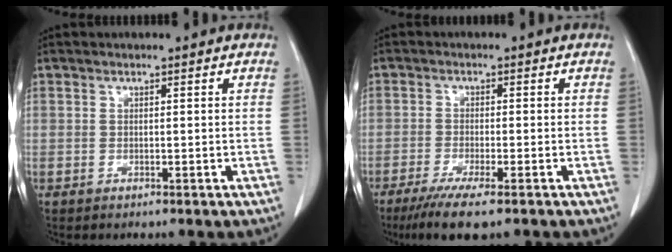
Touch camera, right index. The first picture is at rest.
{"total": 7.3, "force": [-5.1, 0.4, 5.2], "torque": [-0.085, -0.018, -0.081]}